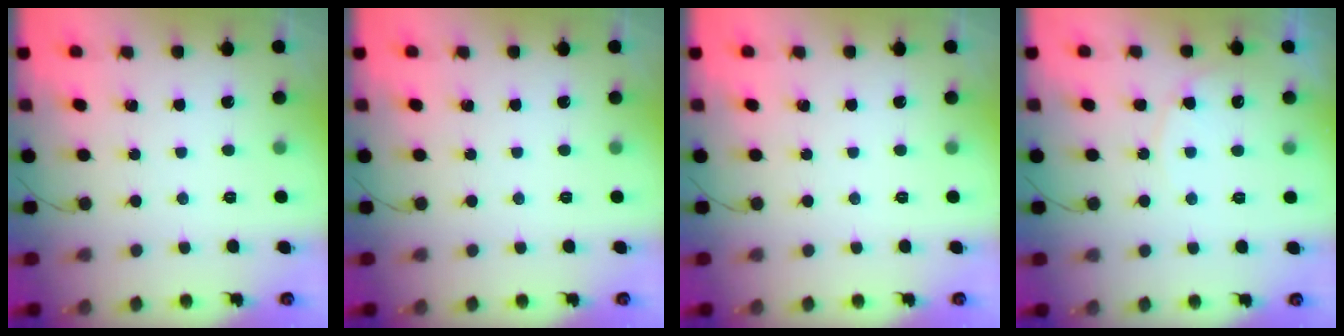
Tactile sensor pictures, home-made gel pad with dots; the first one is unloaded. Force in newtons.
{"total": 0.0}
{"total": 0.0}
{"total": 6.8, "press": 6.8, "slide": 0.6}